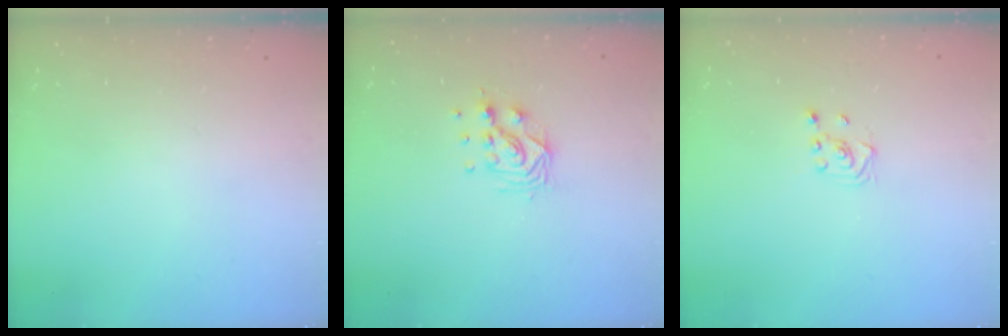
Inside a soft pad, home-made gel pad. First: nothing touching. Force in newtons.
{"total": 9.6, "press": 9.5, "slide": 0.8}
{"total": 2.3, "press": 2.2, "slide": 0.8}